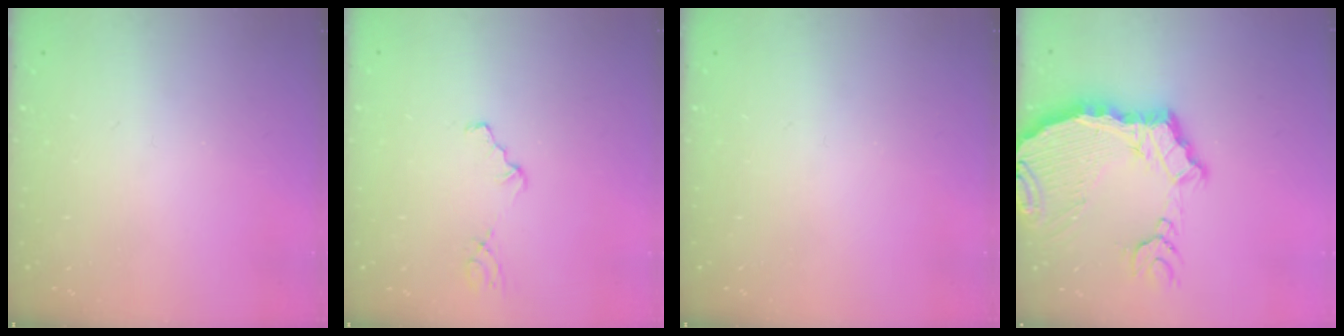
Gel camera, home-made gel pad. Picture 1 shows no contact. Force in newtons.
{"total": 1.9, "press": 1.9, "slide": 0.3}
{"total": 0.0}
{"total": 14.1, "press": 13.9, "slide": 1.7}